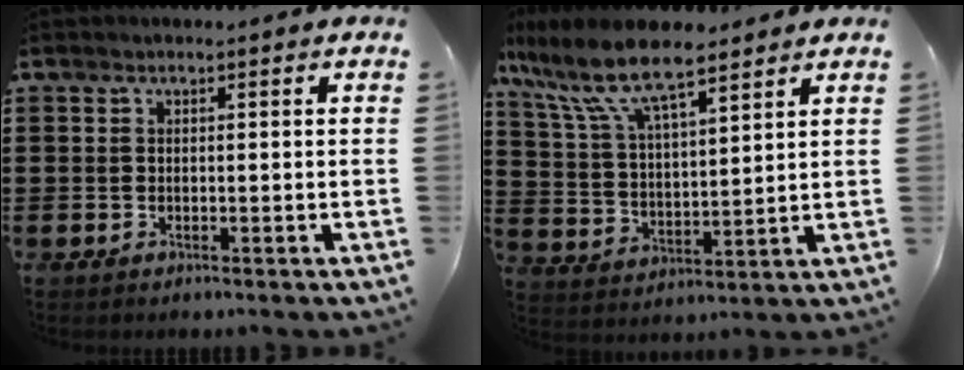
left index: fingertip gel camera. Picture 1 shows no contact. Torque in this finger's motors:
{"motor_torque": [1.43, -0.71, 1.05, 0.21]}